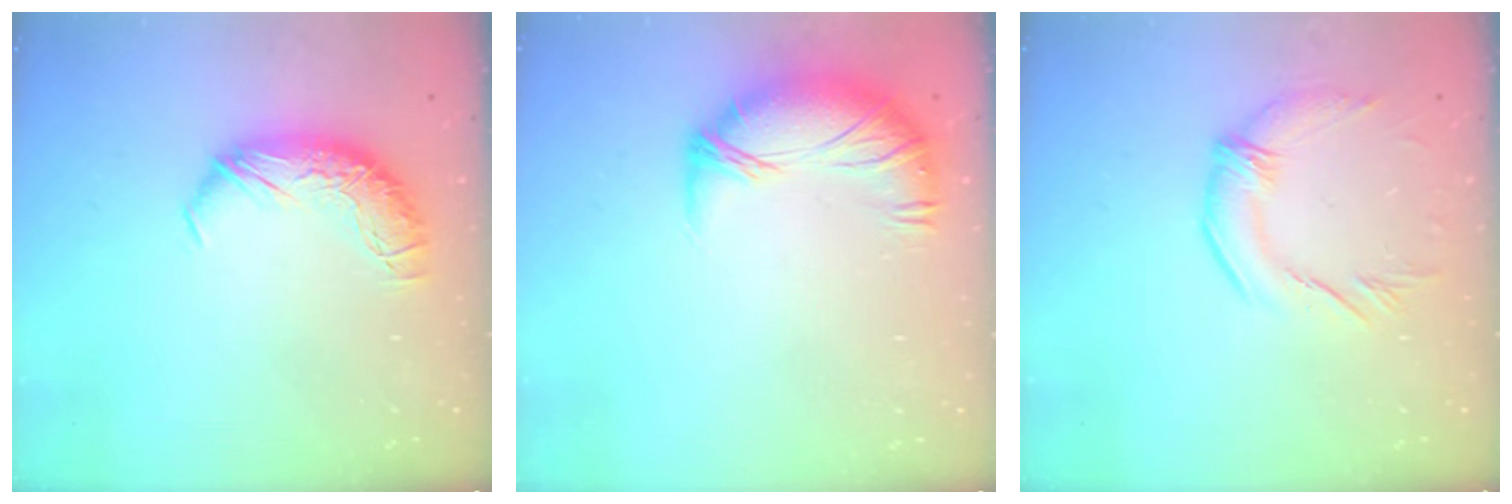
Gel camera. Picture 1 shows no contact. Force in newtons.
{"total": 4.4, "press": 4.0, "slide": 1.8}
{"total": 2.3, "press": 1.8, "slide": 1.4}